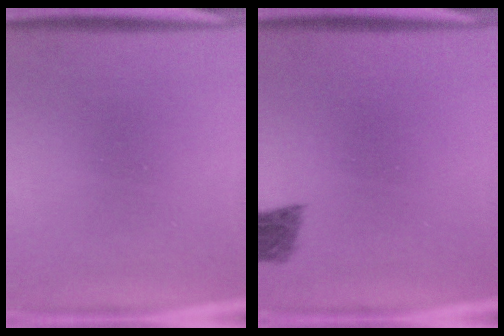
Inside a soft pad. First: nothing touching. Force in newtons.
{"total": 2.7}